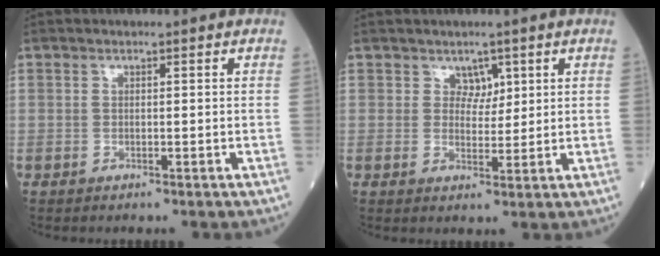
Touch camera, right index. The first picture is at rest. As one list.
[{"total": 2.5, "force": [1.6, 1.6, 1.1], "torque": [-0.010, -0.002, 0.026]}]